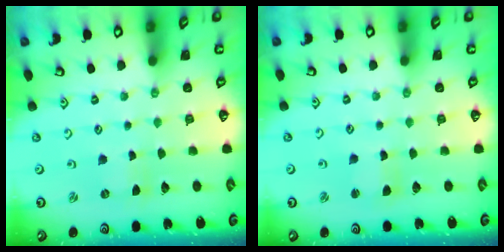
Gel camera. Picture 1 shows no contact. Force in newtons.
{"total": 2.5, "press": 2.5, "slide": 0.3}